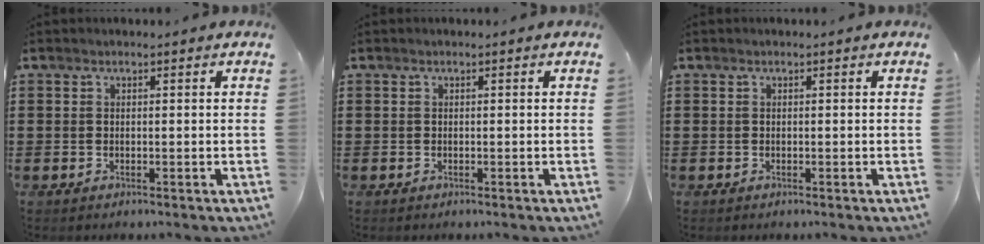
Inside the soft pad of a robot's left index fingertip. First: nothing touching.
{"total": 0.0}
{"total": 0.0}